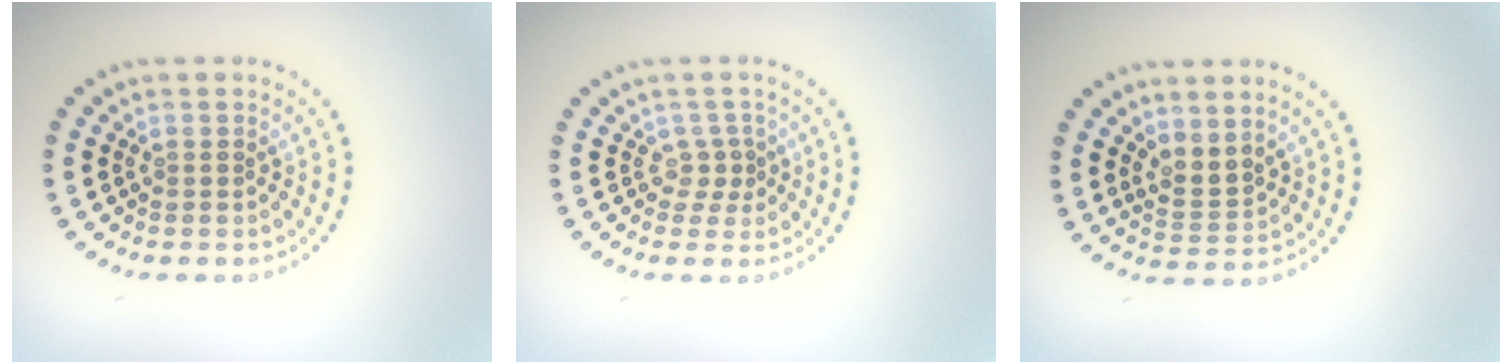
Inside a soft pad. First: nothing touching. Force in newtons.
{"total": 1.4, "press": 0.9, "slide": 1.0}
{"total": 2.0, "press": 1.6, "slide": 1.3}